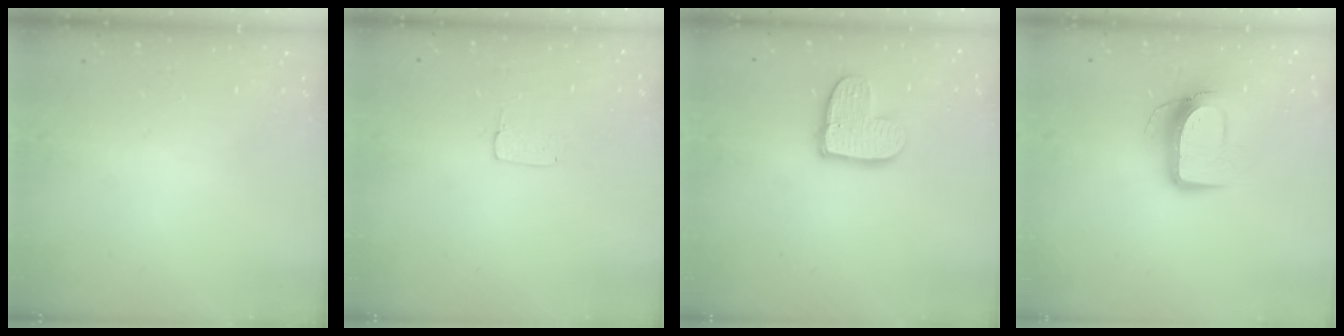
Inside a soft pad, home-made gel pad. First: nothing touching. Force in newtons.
{"total": 2.9, "press": 2.9, "slide": 0.2}
{"total": 12.1, "press": 12.0, "slide": 0.9}
{"total": 10.2, "press": 10.2, "slide": 0.6}